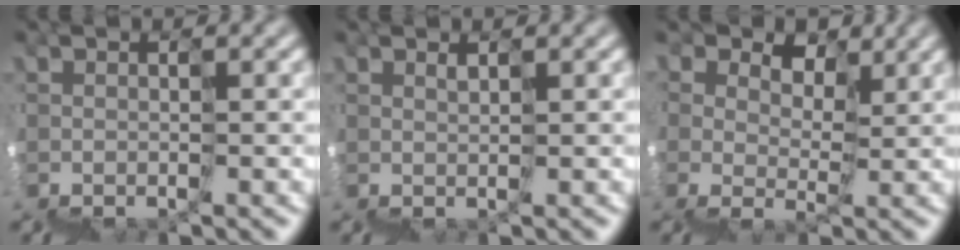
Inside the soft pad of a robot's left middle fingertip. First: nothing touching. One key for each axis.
{"total": 1.8, "fx": 1.6, "fy": -0.5, "fz": -0.6, "tx": 0.009, "ty": 0.011, "tz": 0.032}
{"total": 4.5, "fx": 3.2, "fy": 3.0, "fz": 0.8, "tx": 0.003, "ty": 0.019, "tz": 0.065}